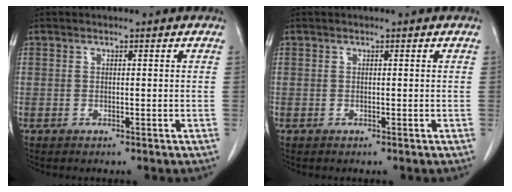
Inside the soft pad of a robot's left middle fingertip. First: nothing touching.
{"total": 0.0}